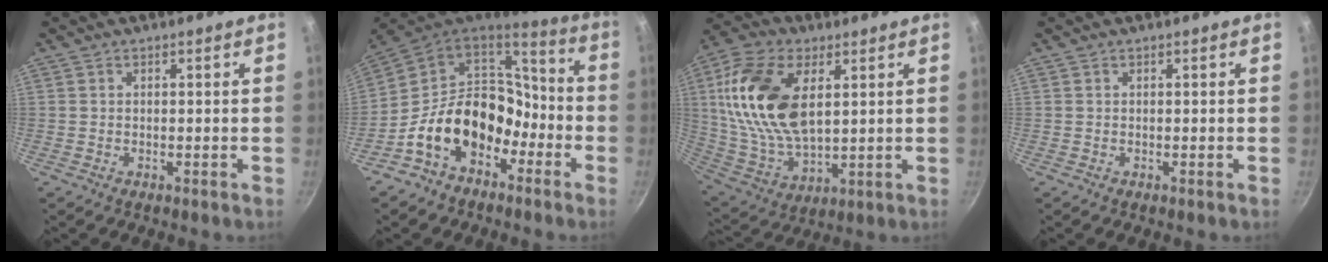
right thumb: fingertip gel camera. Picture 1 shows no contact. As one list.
[{"total": 18.6, "force": [-6.9, 13.4, 10.9], "torque": [-0.146, 0.076, -0.127]}, {"total": 20.7, "force": [5.2, 11.6, 16.3], "torque": [-0.309, -0.011, 0.106]}, {"total": 0.0}]